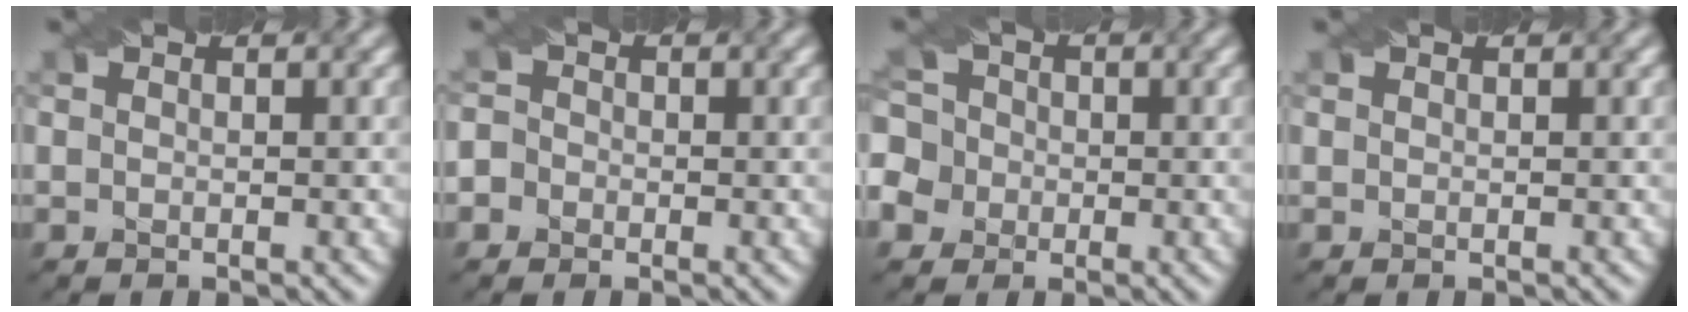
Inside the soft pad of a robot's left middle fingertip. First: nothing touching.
{"total": 2.7, "force": [-1.0, 2.5, 0.5], "torque": [0.010, 0.018, -0.045]}
{"total": 8.0, "force": [-1.9, 7.2, 2.9], "torque": [-0.064, 0.017, -0.068]}
{"total": 0.0}